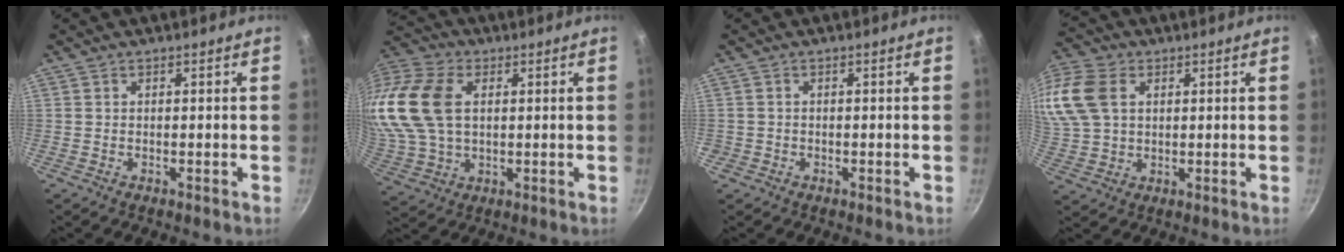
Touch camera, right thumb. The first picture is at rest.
{"total": 17.1, "force": [3.1, 11.6, 12.1], "torque": [-0.253, 0.014, 0.060]}
{"total": 0.9, "force": [-0.4, 0.8, 0.1], "torque": [-0.002, 0.002, -0.005]}
{"total": 16.7, "force": [4.8, 12.1, 10.5], "torque": [-0.245, 0.015, 0.091]}